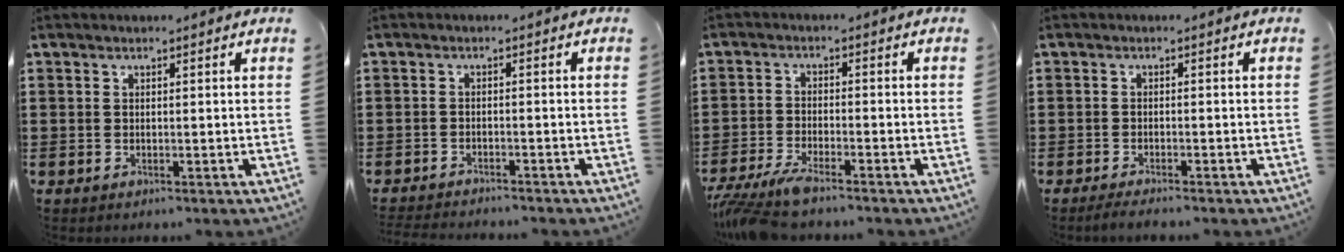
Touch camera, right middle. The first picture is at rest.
{"total": 2.0, "force": [-2.0, -0.1, -0.1], "torque": [-0.004, -0.001, -0.044]}
{"total": 5.0, "force": [-4.4, 0.4, 2.3], "torque": [-0.065, -0.016, -0.090]}
{"total": 1.8, "force": [-1.7, 0.1, 0.3], "torque": [-0.009, 0.000, -0.034]}